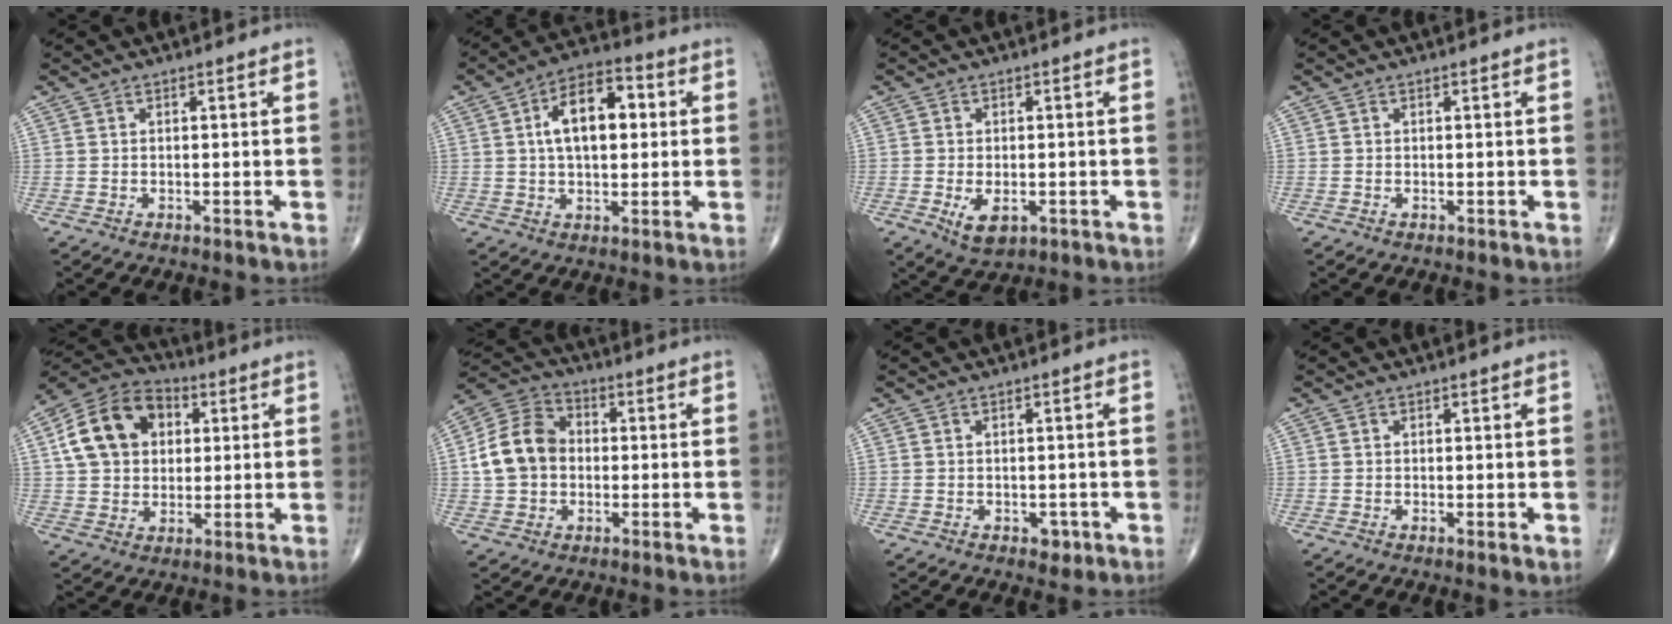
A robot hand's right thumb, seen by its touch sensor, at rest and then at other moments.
{"total": 12.4, "force": [2.2, 6.8, 10.1], "torque": [-0.149, 0.019, 0.028]}
{"total": 5.1, "force": [-1.6, 2.9, 3.9], "torque": [-0.059, -0.005, -0.017]}
{"total": 0.0}
{"total": 15.1, "force": [3.4, 11.4, 9.2], "torque": [-0.142, 0.011, 0.051]}
{"total": 11.5, "force": [0.0, 9.2, 6.9], "torque": [-0.115, 0.029, -0.009]}
{"total": 2.0, "force": [-0.8, 1.4, 1.1], "torque": [0.000, 0.003, -0.006]}
{"total": 1.0, "force": [0.0, 0.2, 1.0], "torque": [-0.020, -0.005, -0.002]}